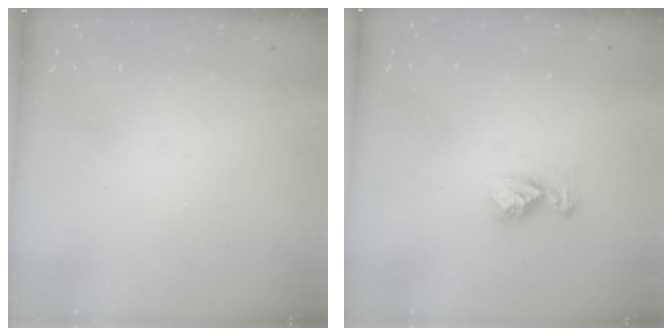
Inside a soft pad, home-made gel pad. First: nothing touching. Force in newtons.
{"total": 8.2, "press": 8.2, "slide": 0.8}